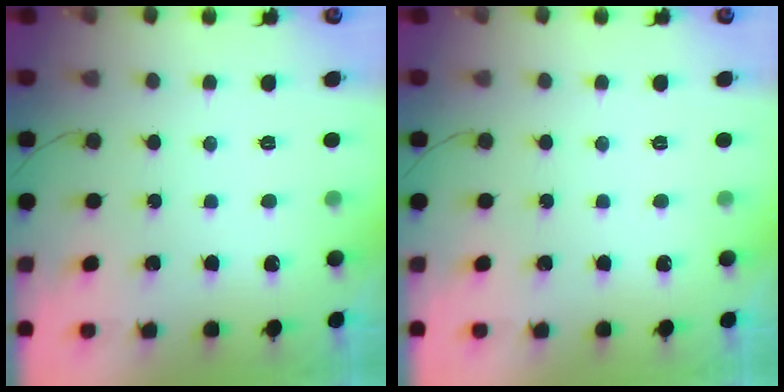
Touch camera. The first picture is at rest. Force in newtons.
{"total": 0.0}